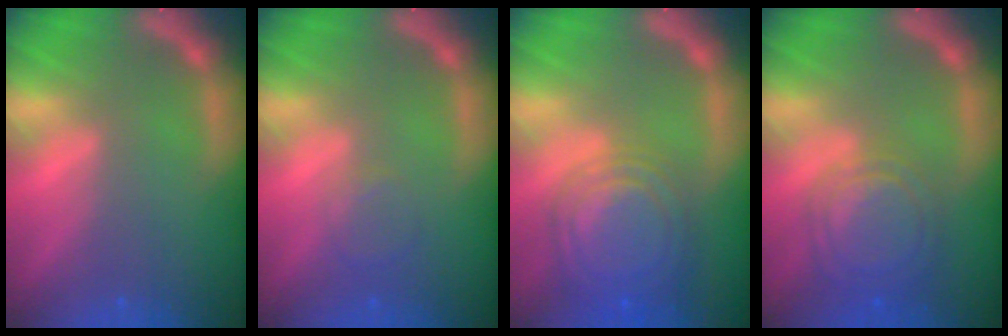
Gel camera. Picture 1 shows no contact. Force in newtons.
{"total": 2.0}
{"total": 10.0}
{"total": 7.0}